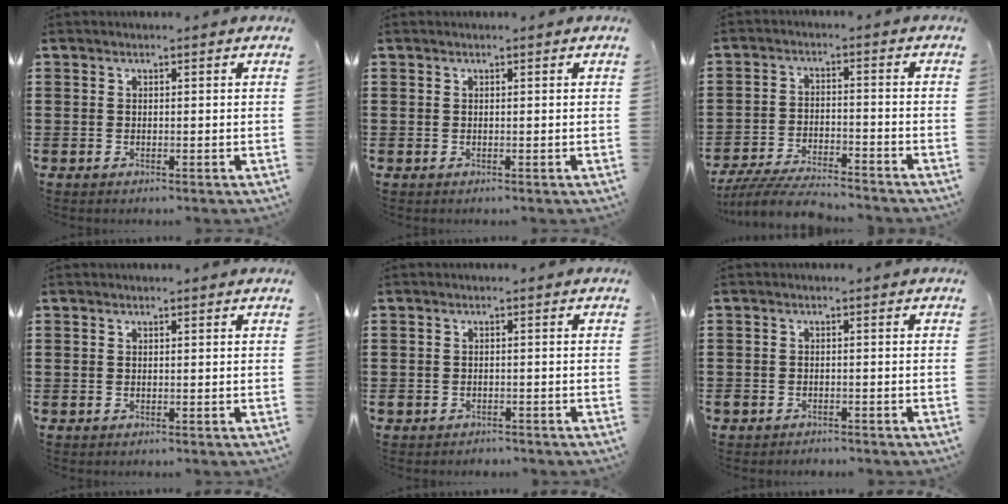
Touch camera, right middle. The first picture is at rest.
{"total": 0.0}
{"total": 6.4, "force": [-6.1, 0.6, 1.8], "torque": [-0.034, 0.005, -0.119]}
{"total": 0.0}
{"total": 1.3, "force": [-1.2, 0.6, -0.1], "torque": [-0.003, 0.002, -0.028]}
{"total": 1.5, "force": [-1.4, 0.5, -0.1], "torque": [-0.003, 0.002, -0.034]}